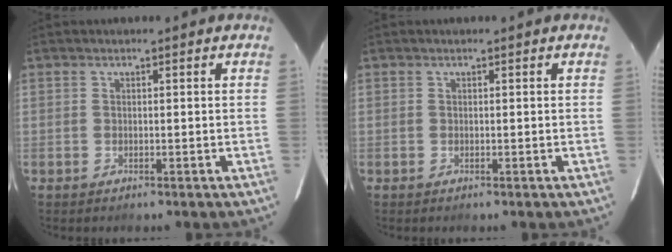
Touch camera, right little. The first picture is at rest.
{"total": 0.0}